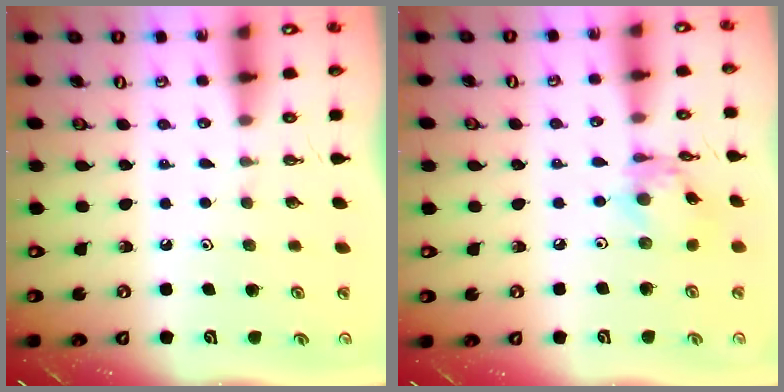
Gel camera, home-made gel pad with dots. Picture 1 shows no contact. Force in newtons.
{"total": 7.1, "press": 7.1, "slide": 0.4}